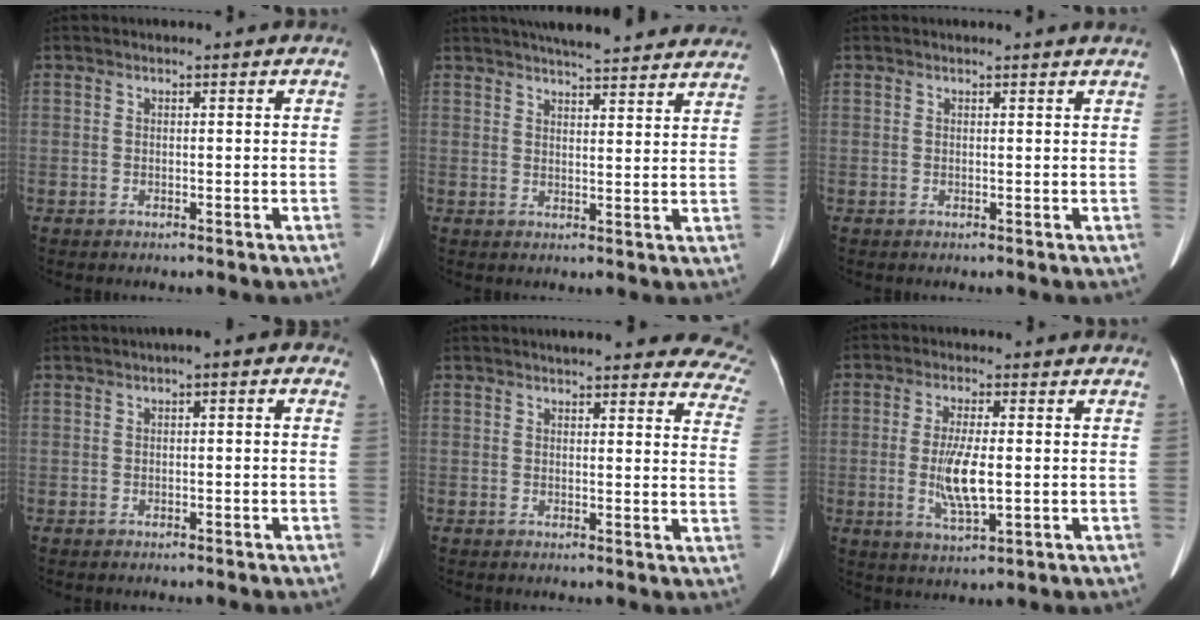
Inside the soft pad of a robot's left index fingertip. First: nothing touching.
{"total": 19.7, "force": [17.6, 2.8, 8.3], "torque": [-0.113, 0.023, 0.216]}
{"total": 2.7, "force": [2.6, 0.4, 0.6], "torque": [-0.010, 0.006, 0.020]}
{"total": 2.1, "force": [0.4, 0.8, 1.9], "torque": [-0.020, 0.016, -0.003]}
{"total": 17.9, "force": [15.9, 4.1, 7.1], "torque": [-0.055, -0.031, 0.154]}
{"total": 7.0, "force": [-0.7, 1.5, 6.8], "torque": [-0.140, -0.010, -0.010]}